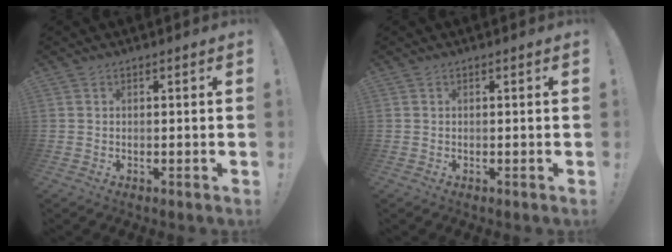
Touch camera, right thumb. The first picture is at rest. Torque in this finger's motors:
{"motor_torque": [-0.35, -0.35, 0.00, 0.00, 0.00]}